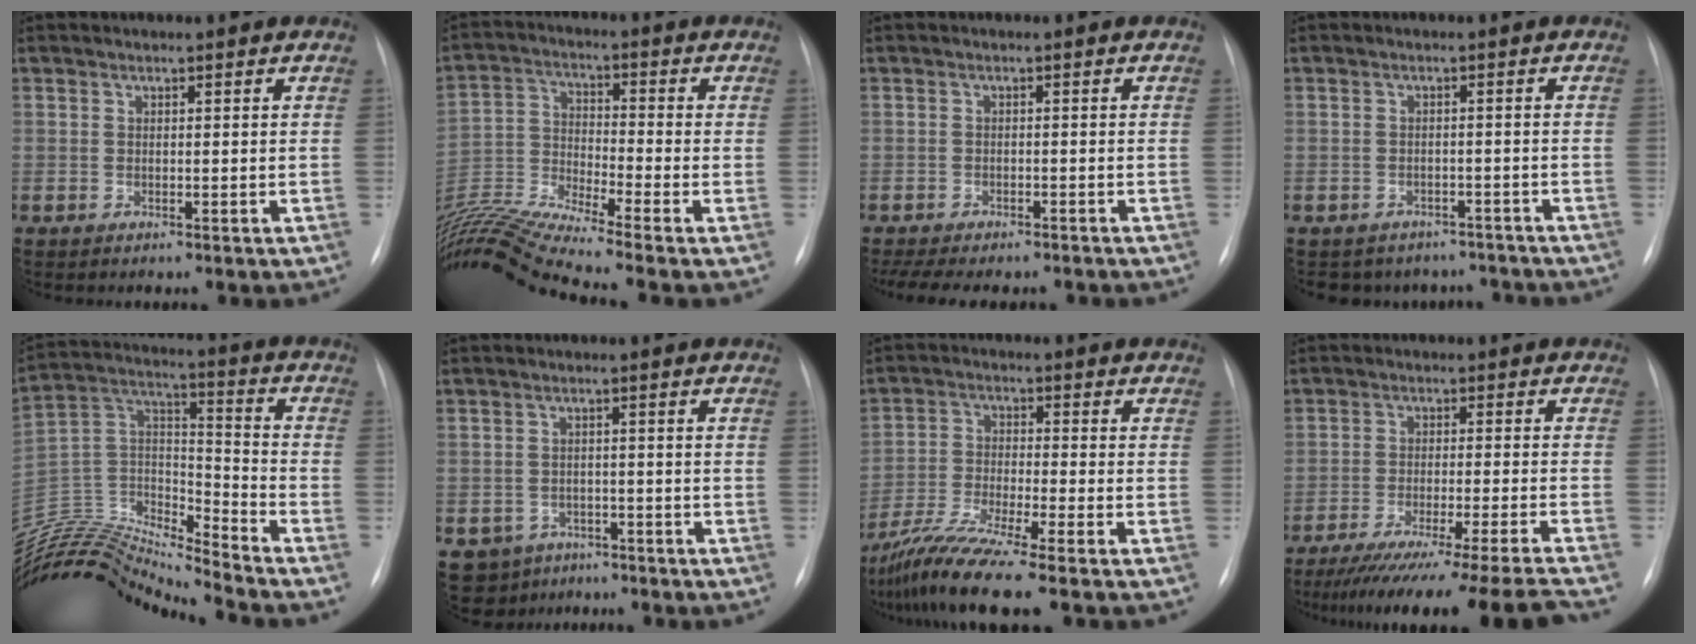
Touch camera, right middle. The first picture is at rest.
{"total": 14.7, "force": [-13.1, -2.3, 6.2], "torque": [-0.132, -0.003, -0.243]}
{"total": 11.4, "force": [-9.6, 3.7, 4.9], "torque": [-0.089, -0.001, -0.125]}
{"total": 8.6, "force": [-7.4, 4.4, 0.3], "torque": [0.004, 0.021, -0.080]}
{"total": 18.7, "force": [-18.3, -0.4, 3.7], "torque": [-0.061, 0.048, -0.330]}
{"total": 6.2, "force": [-3.9, 4.7, 1.1], "torque": [-0.018, 0.007, -0.052]}
{"total": 10.0, "force": [-8.0, -1.1, 5.9], "torque": [-0.114, -0.034, -0.145]}
{"total": 21.2, "force": [-18.9, -2.8, 9.1], "torque": [-0.107, -0.057, -0.273]}